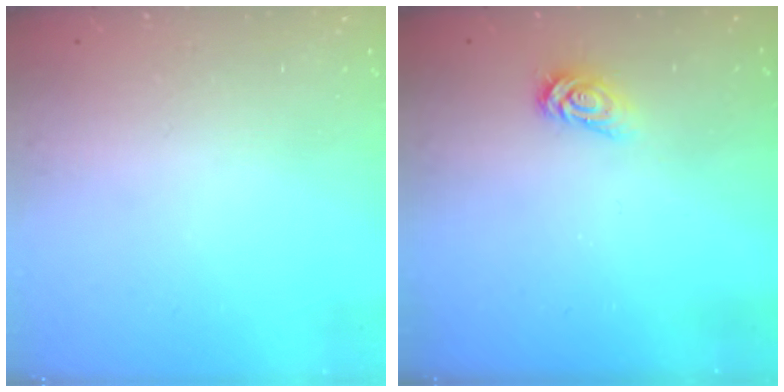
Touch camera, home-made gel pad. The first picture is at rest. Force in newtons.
{"total": 3.2, "press": 3.2, "slide": 0.3}